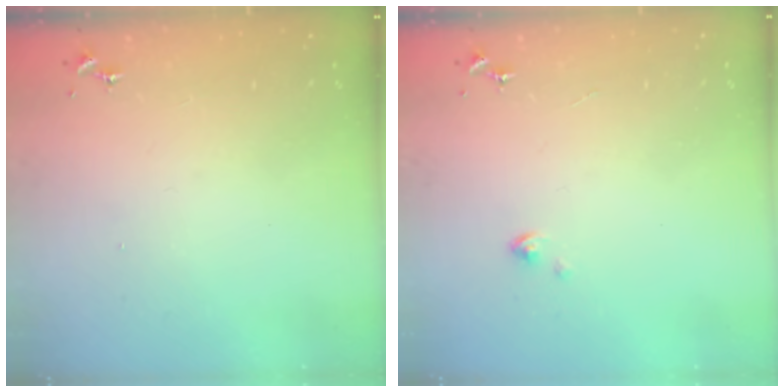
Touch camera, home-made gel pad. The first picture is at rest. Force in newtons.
{"total": 2.5, "press": 2.4, "slide": 0.2}